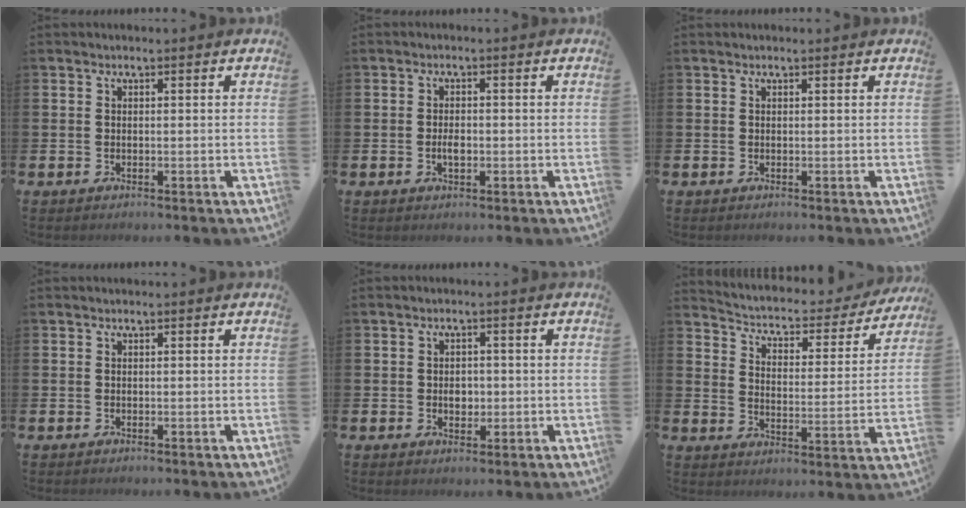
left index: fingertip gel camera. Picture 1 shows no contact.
{"total": 1.9, "force": [-0.3, 1.0, 1.6], "torque": [-0.017, -0.004, -0.009]}
{"total": 0.0}
{"total": 0.0}
{"total": 2.3, "force": [-0.2, 1.8, 1.4], "torque": [-0.007, 0.000, -0.010]}
{"total": 4.3, "force": [3.9, 1.5, 1.1], "torque": [-0.049, -0.030, 0.056]}